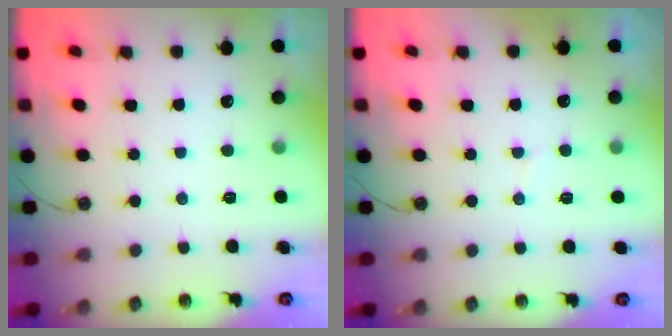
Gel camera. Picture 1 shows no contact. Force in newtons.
{"total": 2.7, "press": 2.4, "slide": 1.2}